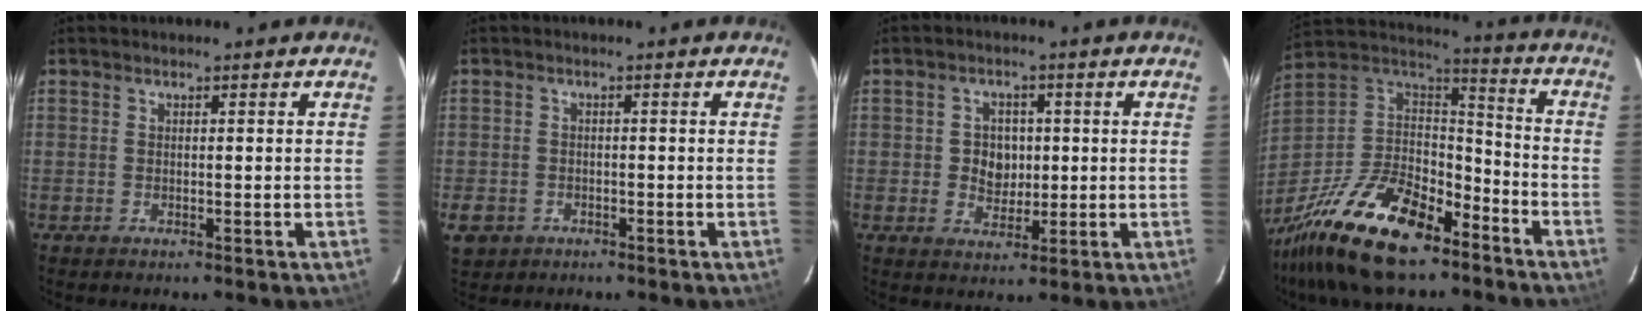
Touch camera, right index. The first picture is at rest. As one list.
[{"total": 5.0, "force": [-1.9, 4.4, 1.6], "torque": [-0.050, 0.002, -0.027]}, {"total": 4.9, "force": [0.0, 4.3, 2.2], "torque": [-0.041, 0.010, 0.006]}, {"total": 27.0, "force": [-18.0, 12.0, 16.1], "torque": [-0.342, -0.016, -0.306]}]